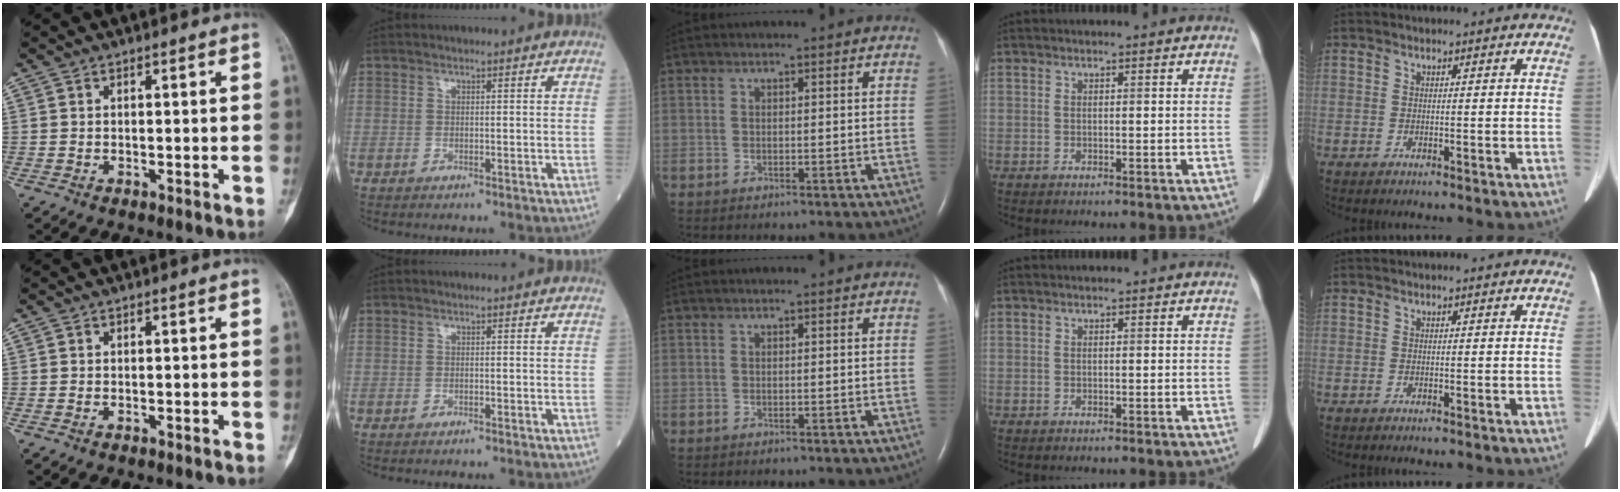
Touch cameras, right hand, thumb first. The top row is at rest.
{}